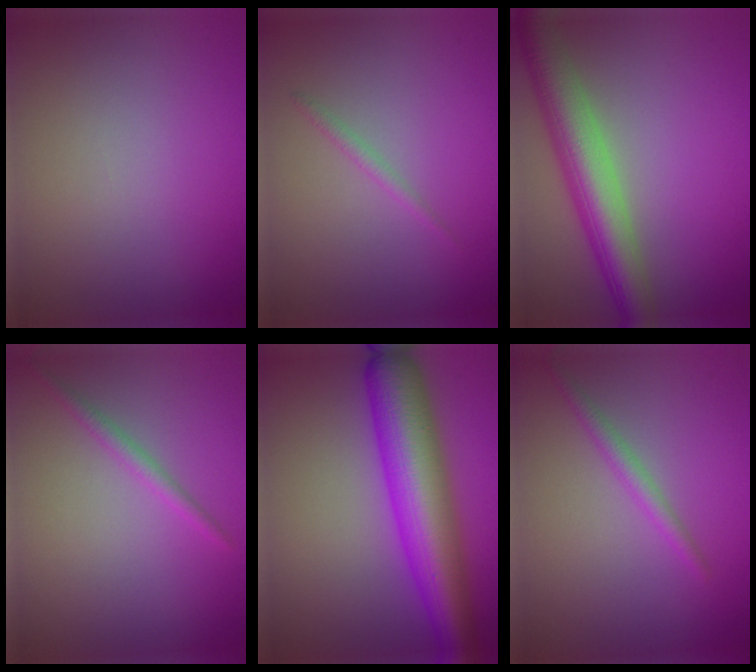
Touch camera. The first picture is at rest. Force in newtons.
{"total": 0.9, "press": 0.9, "slide": 0.1}
{"total": 7.1, "press": 7.1, "slide": 0.0}
{"total": 1.4, "press": 1.4, "slide": 0.0}
{"total": 10.4, "press": 10.4, "slide": 0.2}
{"total": 1.7, "press": 1.7, "slide": 0.1}